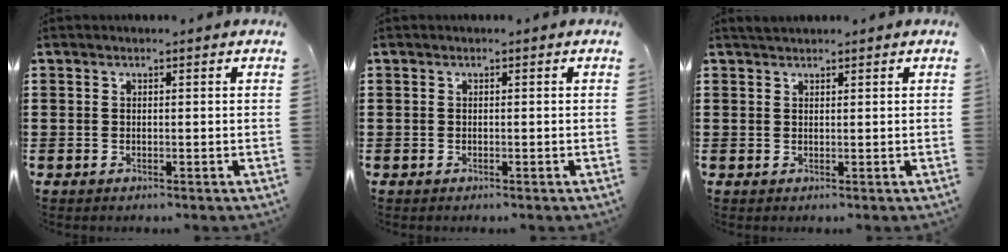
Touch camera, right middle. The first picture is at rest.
{"total": 0.0}
{"total": 1.3, "force": [1.2, 0.3, 0.3], "torque": [-0.008, 0.001, 0.023]}